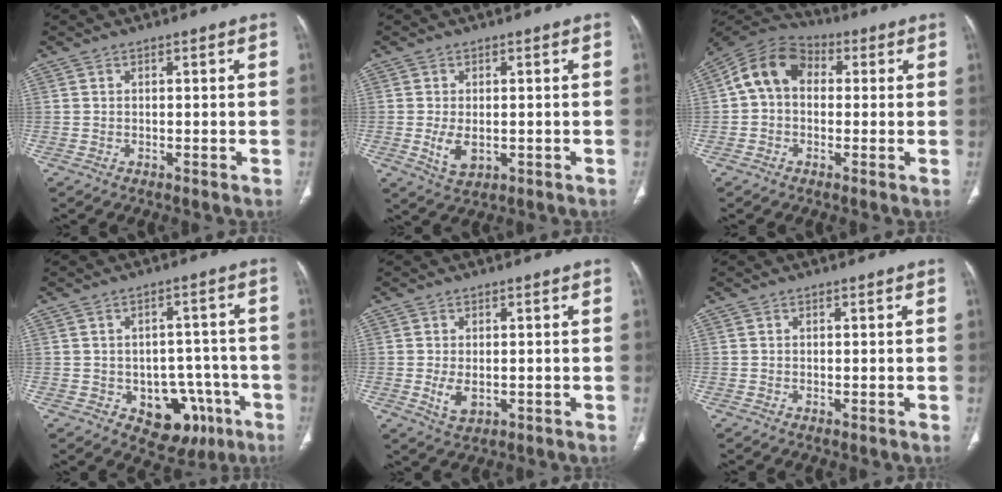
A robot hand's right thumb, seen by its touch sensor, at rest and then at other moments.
{"total": 4.3, "force": [-0.6, 2.6, 3.4], "torque": [-0.063, -0.008, -0.002]}
{"total": 10.5, "force": [1.0, 8.0, 6.8], "torque": [-0.112, 0.033, 0.000]}
{"total": 11.4, "force": [-4.8, 8.0, 6.5], "torque": [-0.039, 0.038, -0.050]}
{"total": 3.7, "force": [-0.5, 2.2, 2.9], "torque": [-0.053, -0.007, 0.000]}
{"total": 0.0}